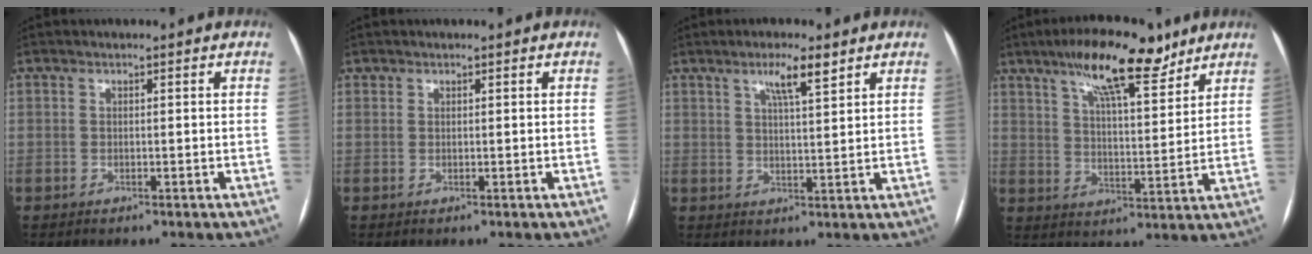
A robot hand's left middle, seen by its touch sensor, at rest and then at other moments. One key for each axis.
{"total": 0.0}
{"total": 4.8, "fx": 3.0, "fy": 0.4, "fz": 3.7, "tx": -0.064, "ty": 0.001, "tz": 0.050}
{"total": 13.6, "fx": 9.4, "fy": 3.3, "fz": 9.3, "tx": -0.154, "ty": 0.014, "tz": 0.155}